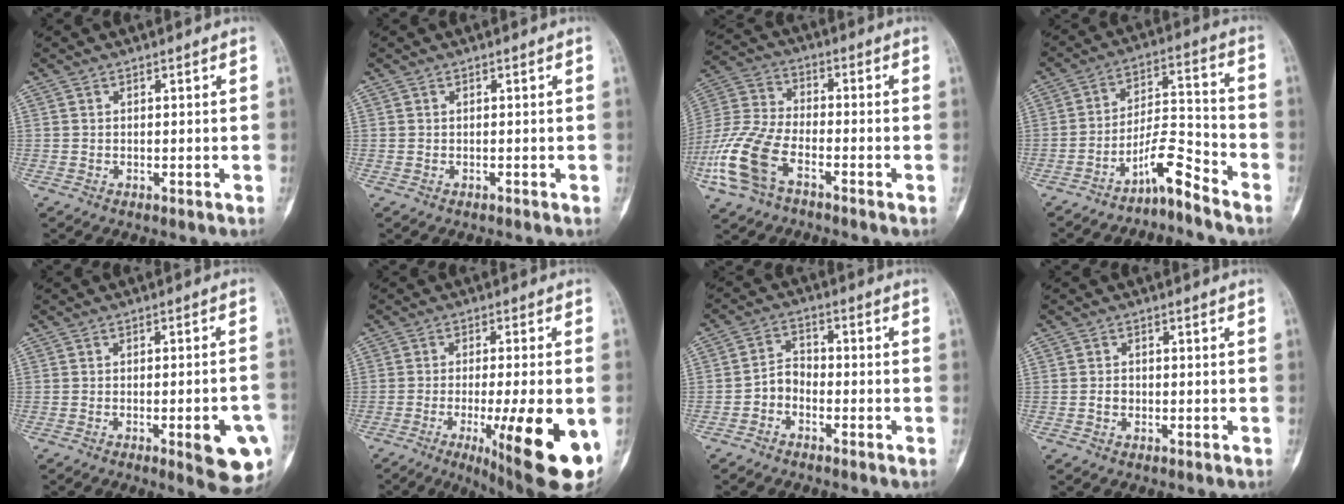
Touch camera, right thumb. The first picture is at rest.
{"total": 0.0}
{"total": 13.6, "force": [-6.3, 7.1, 9.8], "torque": [-0.221, 0.022, -0.129]}
{"total": 7.9, "force": [-6.3, 1.4, 4.5], "torque": [-0.075, 0.083, -0.114]}
{"total": 10.5, "force": [-3.6, 2.5, 9.5], "torque": [-0.103, 0.007, -0.038]}
{"total": 18.8, "force": [-6.1, 3.5, 17.4], "torque": [-0.197, -0.015, -0.073]}
{"total": 4.0, "force": [-2.0, 2.8, 2.0], "torque": [-0.022, 0.025, -0.048]}
{"total": 1.5, "force": [-0.4, 1.2, 0.9], "torque": [-0.012, 0.006, -0.007]}